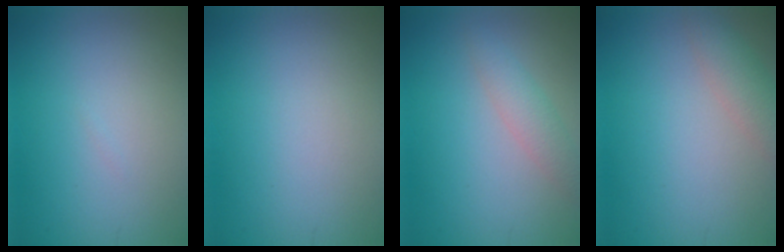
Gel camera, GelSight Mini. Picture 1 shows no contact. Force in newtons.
{"total": 0.0}
{"total": 2.2, "press": 2.2, "slide": 0.1}
{"total": 2.6, "press": 2.6, "slide": 0.1}